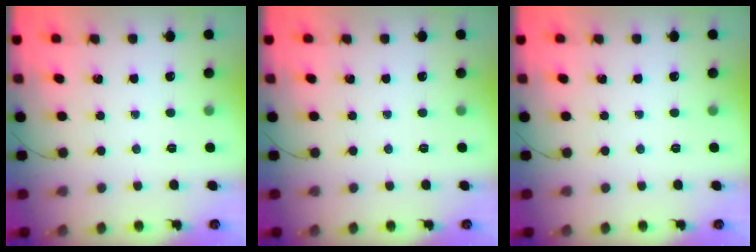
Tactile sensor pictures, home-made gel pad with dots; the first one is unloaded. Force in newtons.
{"total": 0.0}
{"total": 0.0}